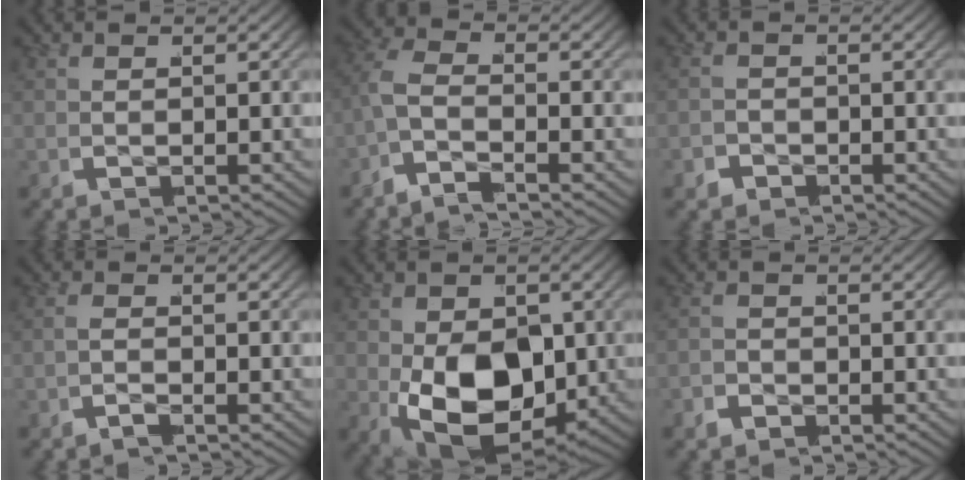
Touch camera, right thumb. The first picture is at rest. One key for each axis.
{"total": 2.7, "fx": -1.4, "fy": 1.3, "fz": 1.9, "tx": -0.052, "ty": -0.007, "tz": -0.035}
{"total": 1.5, "fx": -1.2, "fy": 0.7, "fz": -0.3, "tx": 0.003, "ty": -0.006, "tz": -0.021}
{"total": 0.8, "fx": -0.8, "fy": -0.2, "fz": 0.1, "tx": -0.006, "ty": 0.004, "tz": -0.022}
{"total": 13.5, "fx": -2.1, "fy": 8.7, "fz": 10.1, "tx": -0.211, "ty": -0.068, "tz": 0.000}
{"total": 1.2, "fx": -1.0, "fy": 0.6, "fz": -0.2, "tx": 0.000, "ty": -0.002, "tz": -0.020}